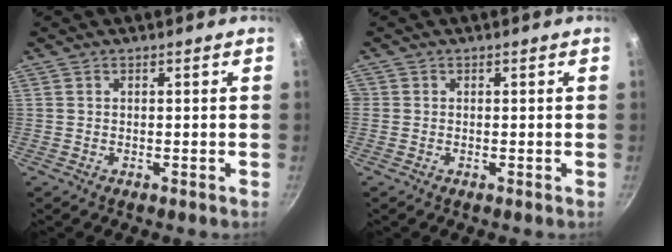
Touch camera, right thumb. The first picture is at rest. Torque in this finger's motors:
{"motor_torque": [-0.11, 0.29, 0.30, 0.09, -0.03]}